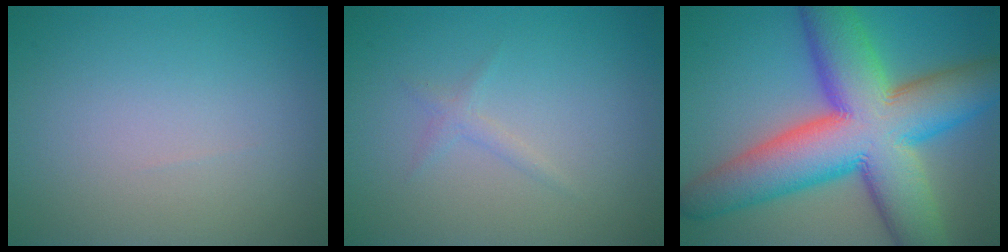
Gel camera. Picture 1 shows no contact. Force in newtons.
{"total": 0.9, "press": 0.9, "slide": 0.1}
{"total": 15.9, "press": 15.8, "slide": 0.4}